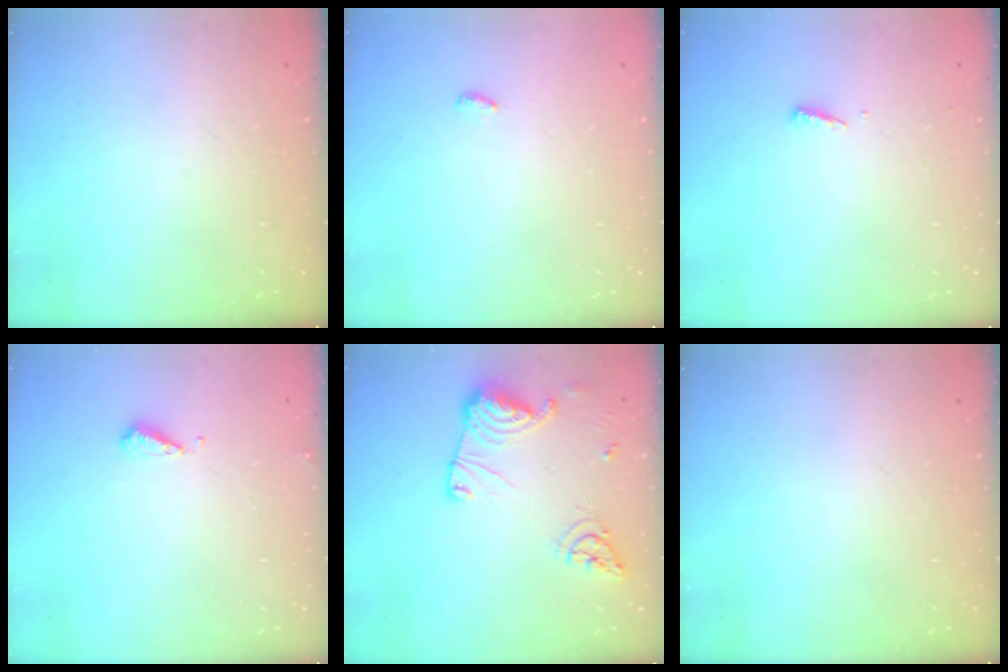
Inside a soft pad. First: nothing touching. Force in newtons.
{"total": 3.6, "press": 3.6, "slide": 0.4}
{"total": 3.1, "press": 3.1, "slide": 0.3}
{"total": 4.5, "press": 4.4, "slide": 0.8}
{"total": 15.0, "press": 14.9, "slide": 1.5}
{"total": 0.0}